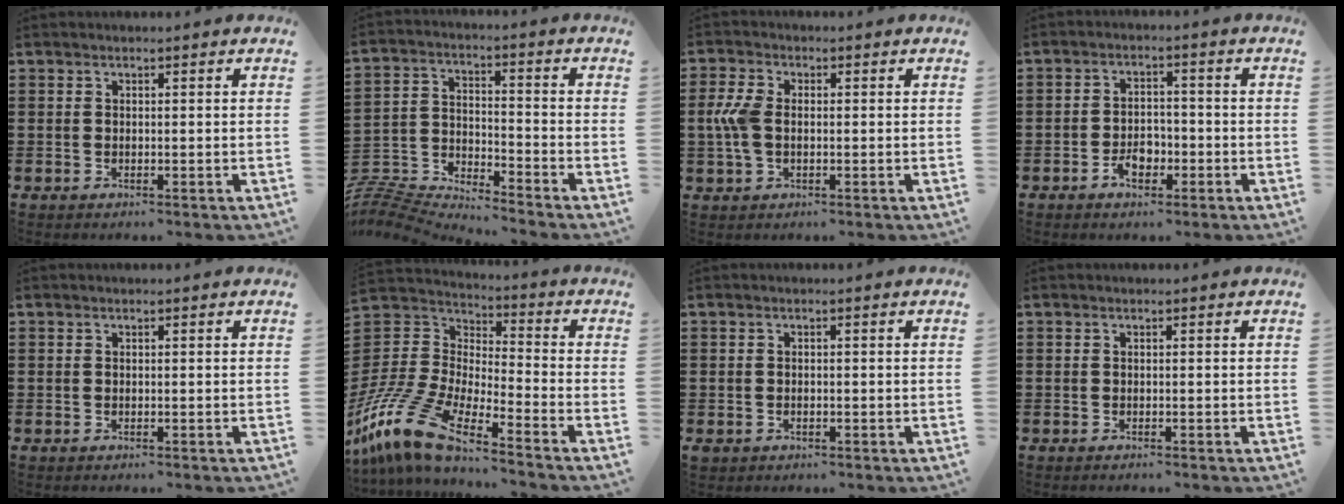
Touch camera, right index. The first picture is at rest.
{"total": 7.1, "force": [-7.1, 0.2, 0.6], "torque": [-0.037, -0.008, -0.151]}
{"total": 5.3, "force": [-0.2, 3.0, 4.4], "torque": [-0.121, -0.004, -0.014]}
{"total": 3.8, "force": [-1.8, 2.5, 2.2], "torque": [-0.032, 0.004, -0.036]}
{"total": 0.0}
{"total": 13.0, "force": [-10.7, 2.9, 6.7], "torque": [-0.182, 0.008, -0.225]}
{"total": 0.8, "force": [-0.4, 0.6, 0.3], "torque": [-0.010, 0.002, -0.008]}
{"total": 0.0}